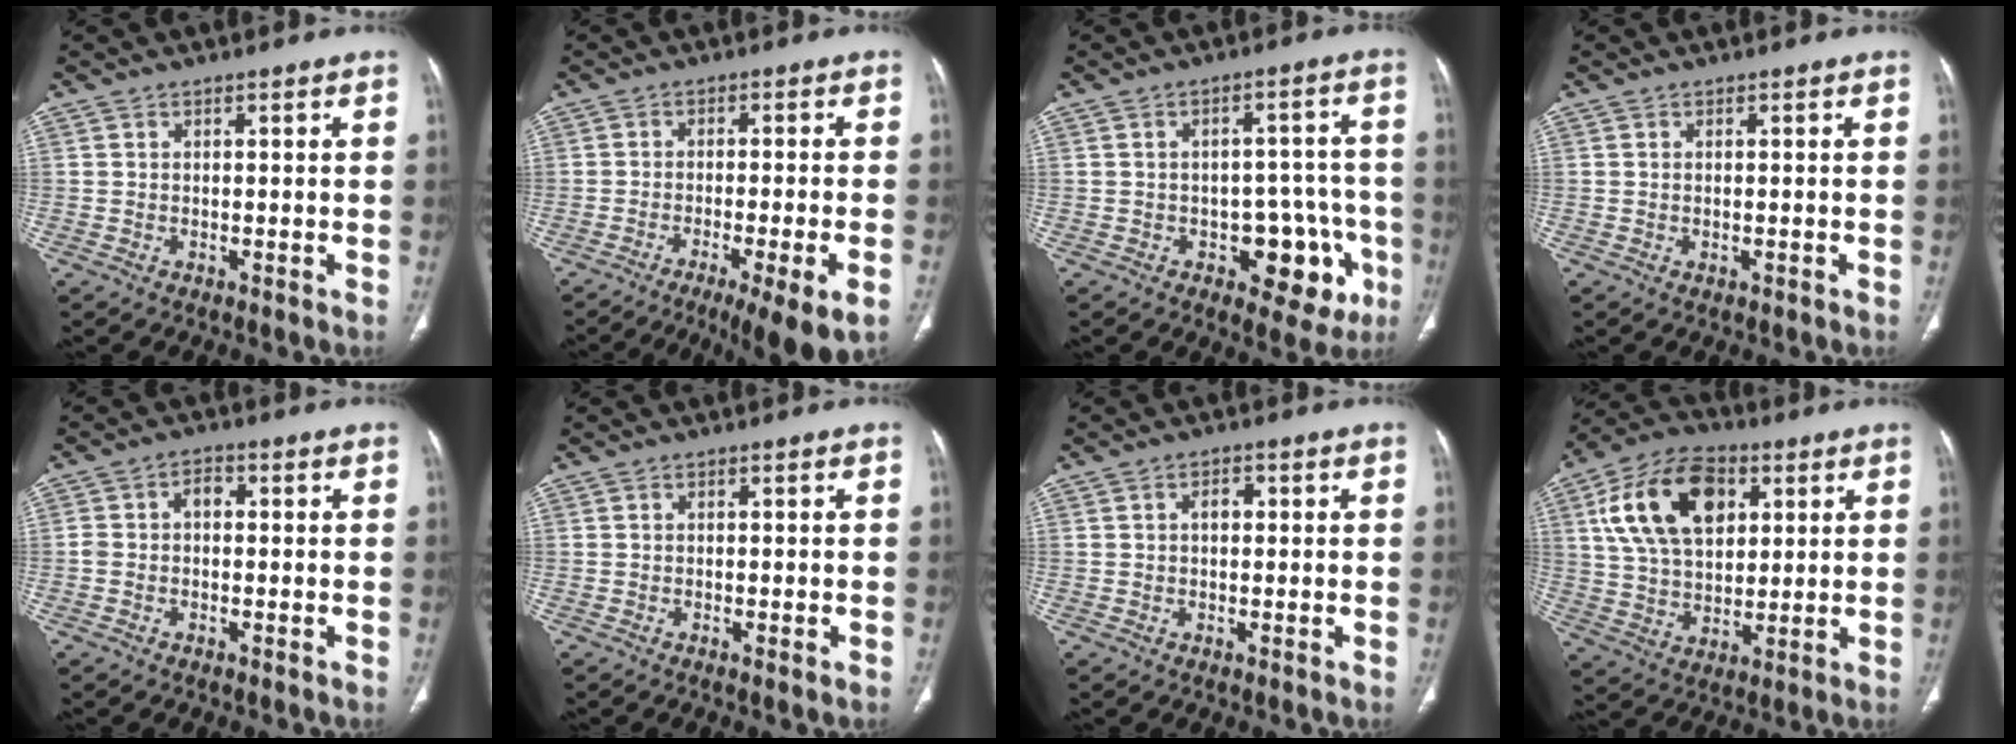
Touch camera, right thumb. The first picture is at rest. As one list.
[{"total": 11.3, "force": [-6.4, 1.0, 9.3], "torque": [-0.136, -0.004, -0.097]}, {"total": 11.6, "force": [-4.2, 6.7, 8.5], "torque": [-0.061, 0.032, -0.045]}, {"total": 0.5, "force": [-0.2, 0.2, 0.4], "torque": [-0.013, 0.000, 0.001]}, {"total": 3.4, "force": [-0.1, 2.4, 2.4], "torque": [-0.039, 0.017, -0.007]}, {"total": 1.2, "force": [-0.5, 0.1, 1.2], "torque": [-0.021, -0.004, -0.007]}, {"total": 2.0, "force": [0.2, 1.4, 1.5], "torque": [-0.021, 0.009, 0.001]}, {"total": 18.3, "force": [6.0, 11.4, 13.0], "torque": [-0.213, -0.001, 0.107]}]